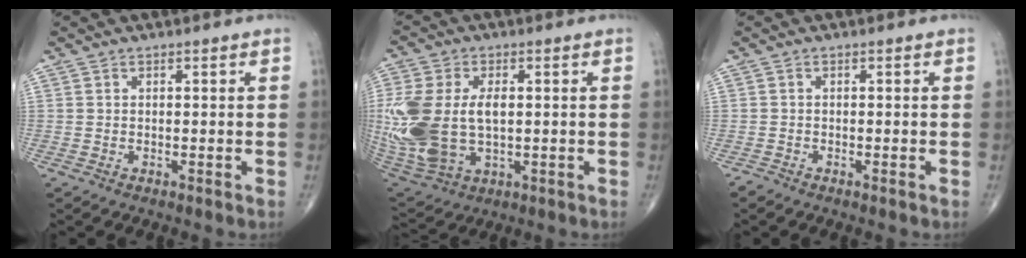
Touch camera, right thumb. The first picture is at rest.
{"total": 20.7, "force": [0.3, 12.6, 16.3], "torque": [-0.392, -0.012, 0.025]}
{"total": 0.8, "force": [-0.7, 0.0, 0.1], "torque": [0.001, -0.003, -0.019]}